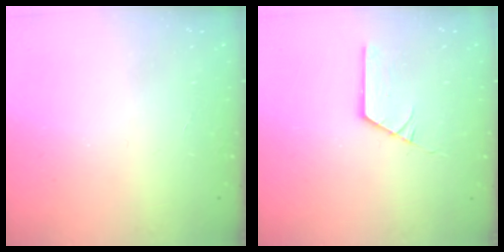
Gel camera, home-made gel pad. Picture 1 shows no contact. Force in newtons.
{"total": 2.4, "press": 2.3, "slide": 0.3}